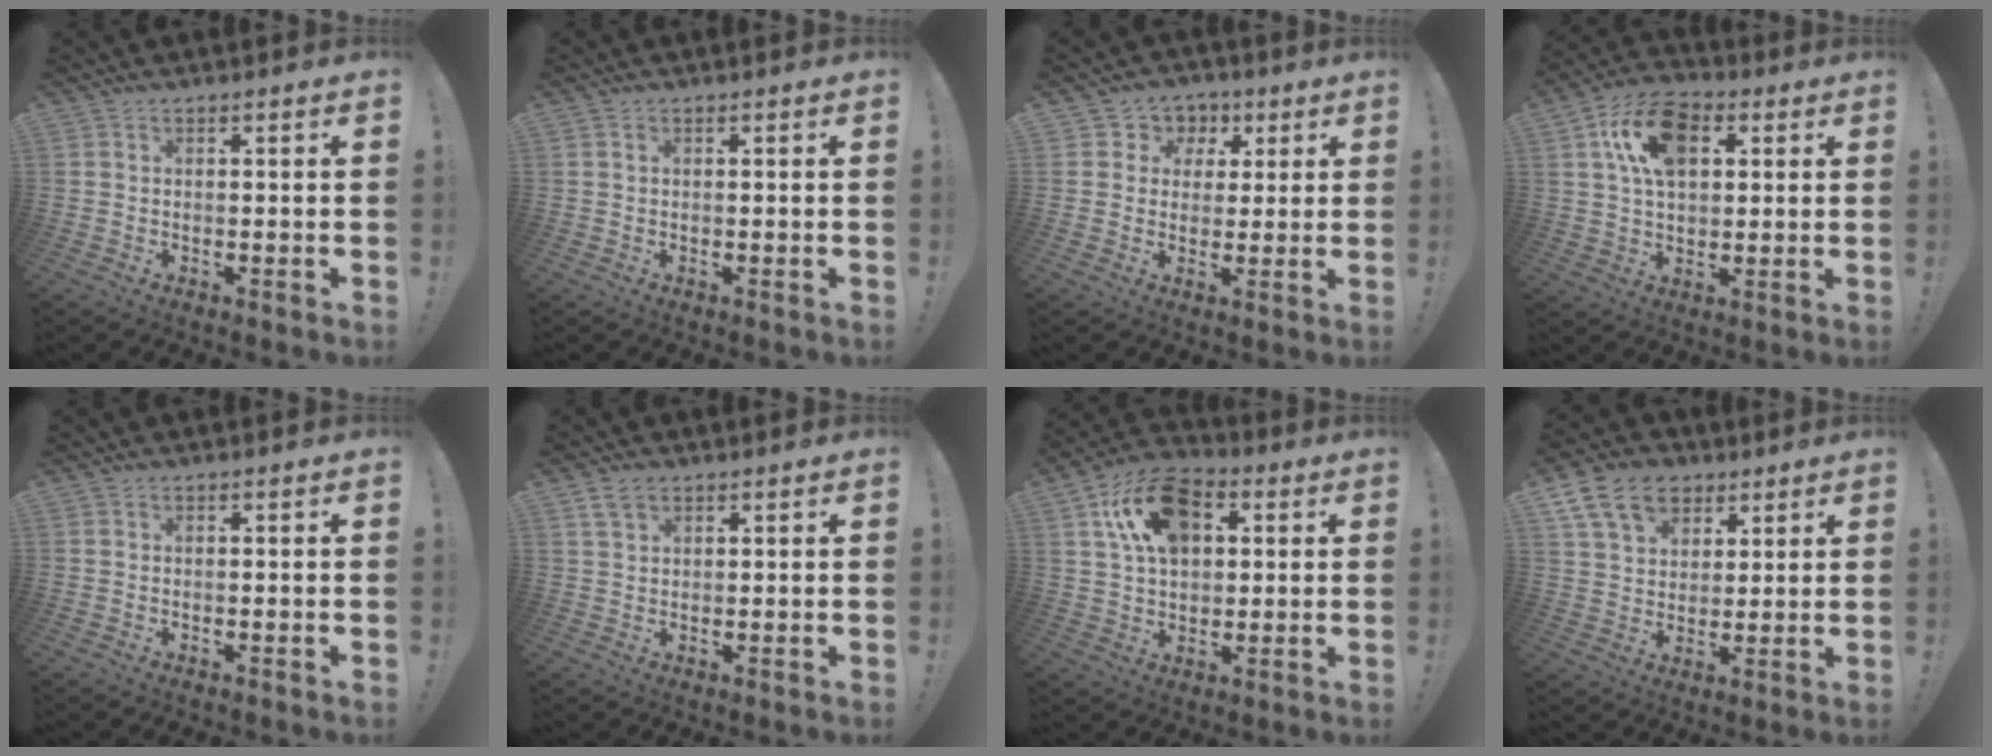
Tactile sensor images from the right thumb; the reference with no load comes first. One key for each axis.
{"total": 0.5, "fx": 0.2, "fy": 0.2, "fz": 0.4, "tx": -0.009, "ty": 0.002, "tz": 0.003}
{"total": 6.2, "fx": 0.6, "fy": 6.0, "fz": 1.4, "tx": -0.007, "ty": -0.004, "tz": 0.014}
{"total": 14.9, "fx": 5.1, "fy": 9.5, "fz": 10.2, "tx": -0.179, "ty": 0.006, "tz": 0.097}
{"total": 0.0}
{"total": 3.6, "fx": 2.4, "fy": 2.0, "fz": 1.9, "tx": -0.028, "ty": -0.007, "tz": 0.044}
{"total": 15.8, "fx": 5.8, "fy": 10.5, "fz": 10.2, "tx": -0.174, "ty": -0.007, "tz": 0.111}
{"total": 14.3, "fx": 7.2, "fy": 10.2, "fz": 6.9, "tx": -0.098, "ty": -0.036, "tz": 0.139}